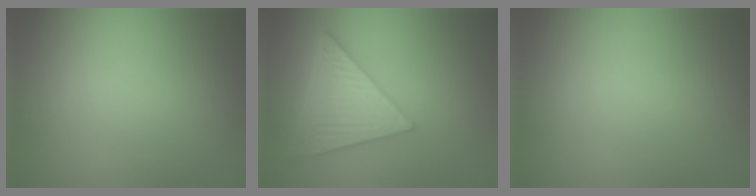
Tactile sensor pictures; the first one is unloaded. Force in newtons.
{"total": 6.0, "press": 4.9, "slide": 3.4}
{"total": 0.0}